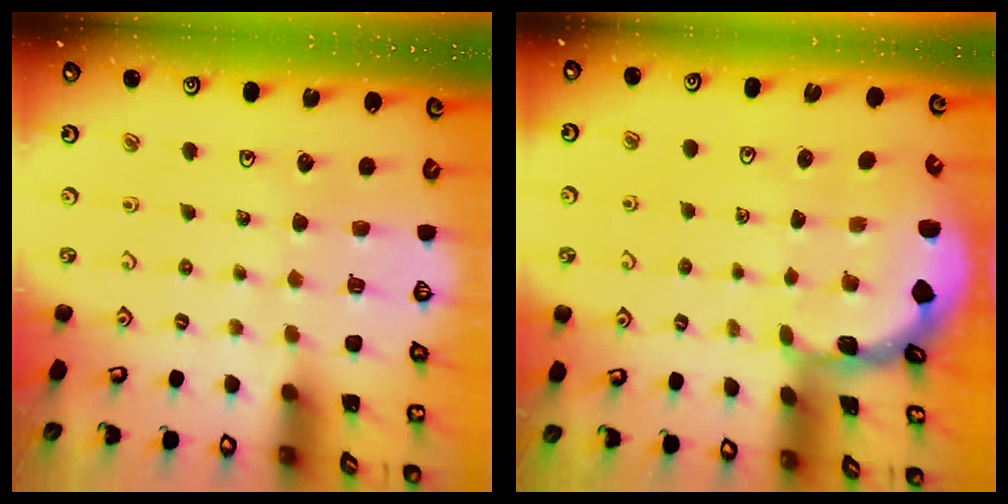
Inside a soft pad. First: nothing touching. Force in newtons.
{"total": 1.5, "press": 1.5, "slide": 0.1}